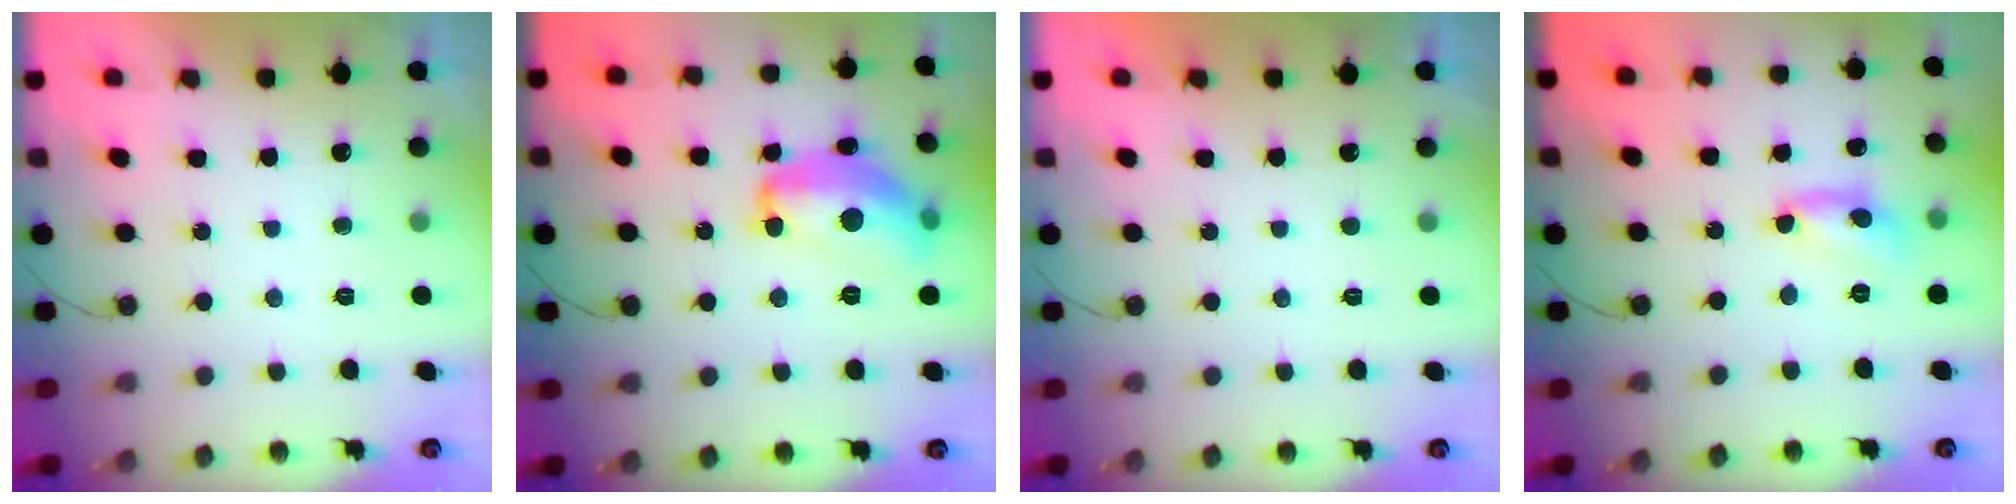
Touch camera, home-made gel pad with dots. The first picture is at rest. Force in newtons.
{"total": 16.6, "press": 16.6, "slide": 0.6}
{"total": 0.0}
{"total": 7.2, "press": 7.1, "slide": 0.5}